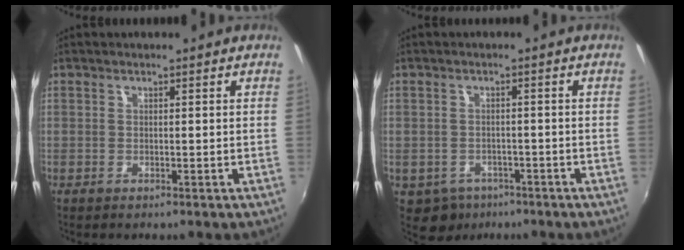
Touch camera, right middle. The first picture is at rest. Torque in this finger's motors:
{"motor_torque": [0.09, -0.26, -0.02, -0.01]}